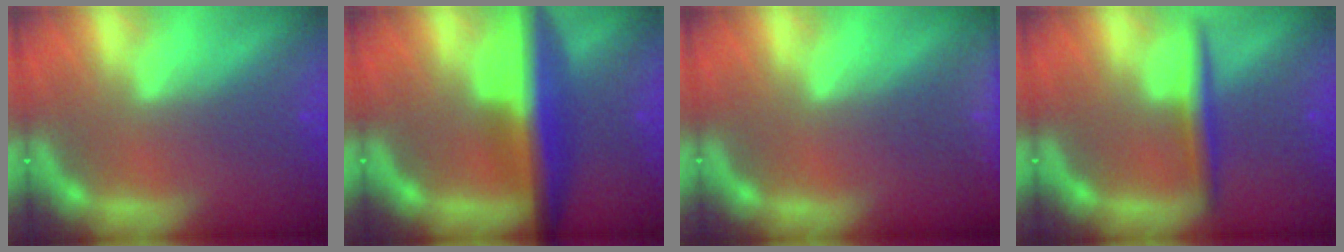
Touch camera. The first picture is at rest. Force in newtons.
{"total": 8.0}
{"total": 7.0}
{"total": 3.0}